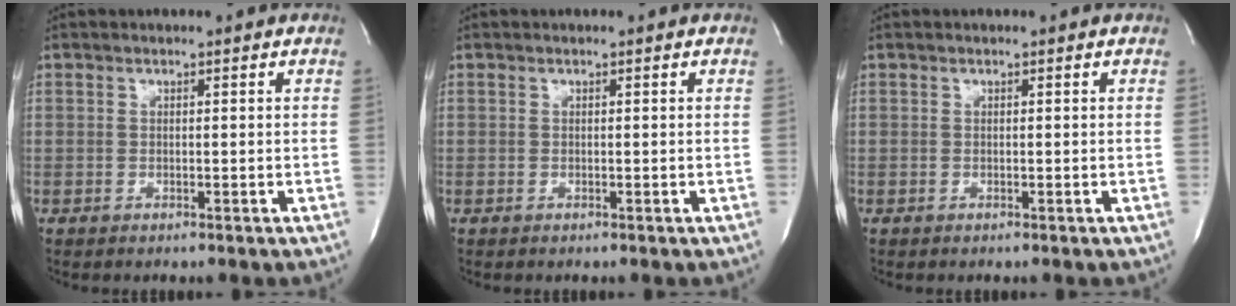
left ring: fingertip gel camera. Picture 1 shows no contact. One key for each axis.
{"total": 0.0}
{"total": 0.0}